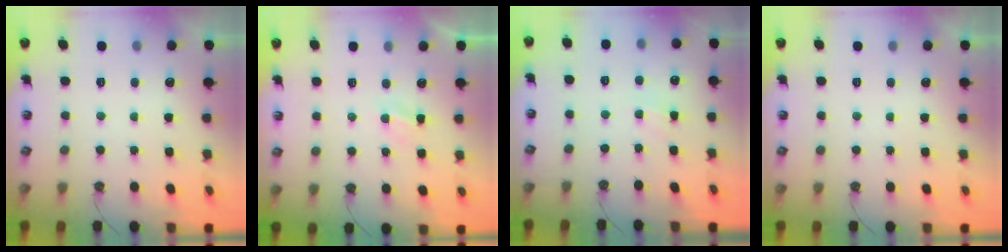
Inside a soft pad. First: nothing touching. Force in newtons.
{"total": 2.8, "press": 2.8, "slide": 0.2}
{"total": 1.9, "press": 1.9, "slide": 0.1}
{"total": 0.0}